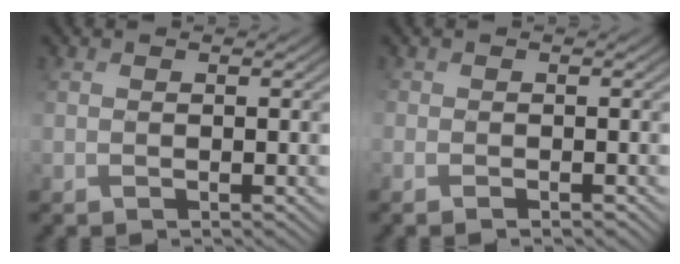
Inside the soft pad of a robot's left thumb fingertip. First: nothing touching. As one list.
[{"total": 1.0, "force": [-0.8, -0.2, -0.5], "torque": [0.014, 0.001, -0.016]}]